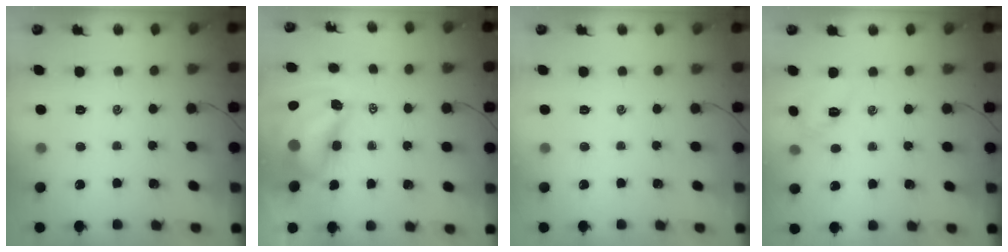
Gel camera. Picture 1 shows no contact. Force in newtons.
{"total": 9.7, "press": 9.3, "slide": 2.8}
{"total": 0.0}
{"total": 5.9, "press": 5.7, "slide": 1.5}